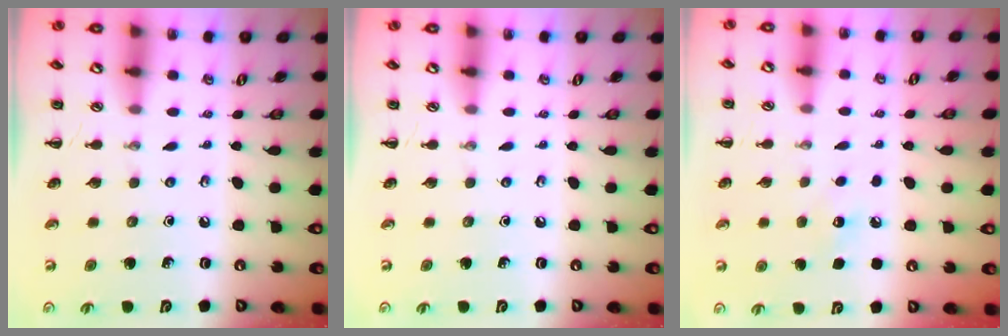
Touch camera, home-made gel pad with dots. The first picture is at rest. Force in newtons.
{"total": 0.0}
{"total": 6.0, "press": 5.8, "slide": 1.5}